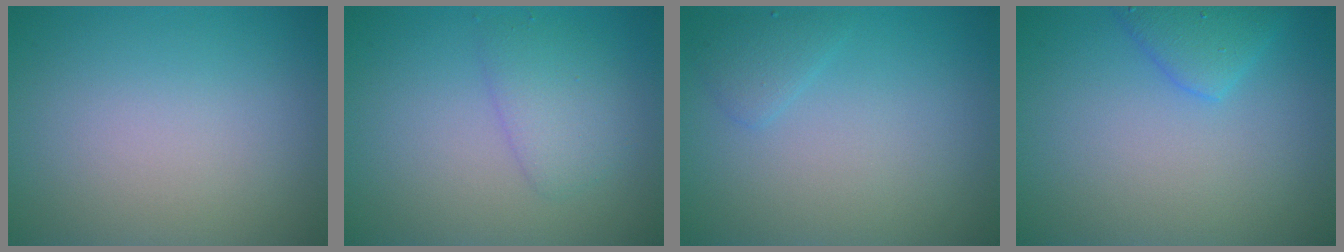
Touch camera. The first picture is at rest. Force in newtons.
{"total": 2.4, "press": 2.4, "slide": 0.1}
{"total": 1.3, "press": 1.3, "slide": 0.1}
{"total": 2.5, "press": 2.5, "slide": 0.2}